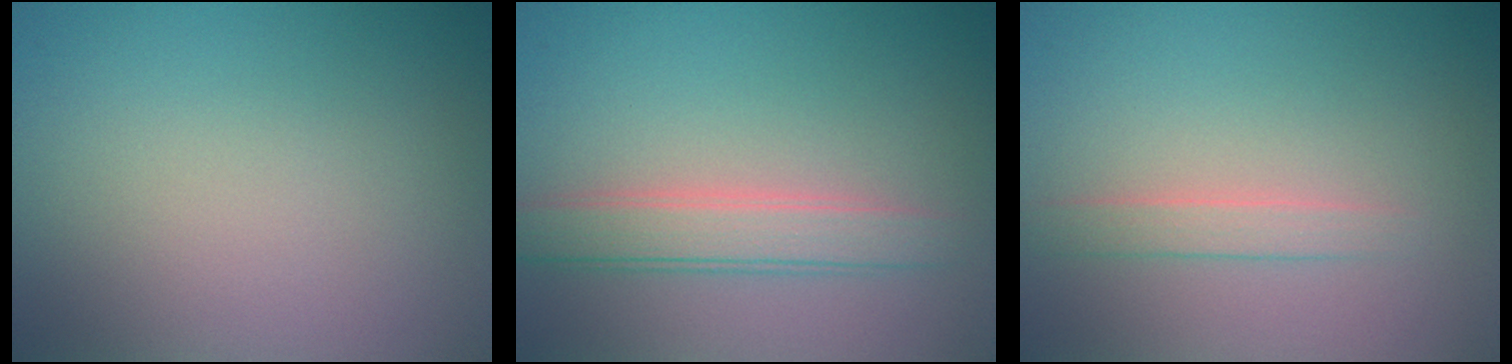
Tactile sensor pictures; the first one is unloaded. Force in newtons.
{"total": 3.2, "press": 3.2, "slide": 0.1}
{"total": 1.5, "press": 1.5, "slide": 0.1}